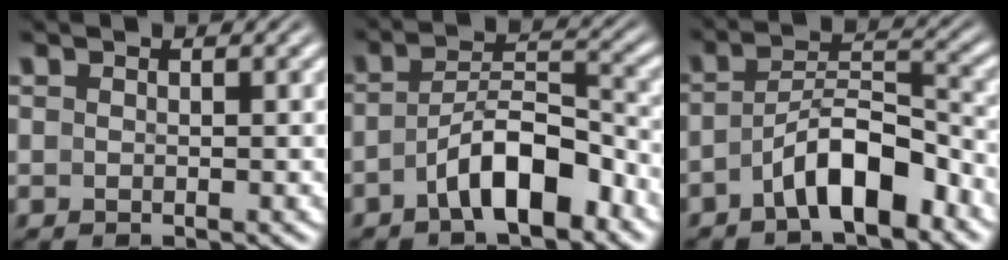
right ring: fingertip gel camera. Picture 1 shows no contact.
{"total": 5.6, "force": [-3.2, 2.3, 4.0], "torque": [-0.055, -0.003, -0.050]}
{"total": 5.7, "force": [-3.2, 2.4, 4.0], "torque": [-0.059, -0.006, -0.048]}